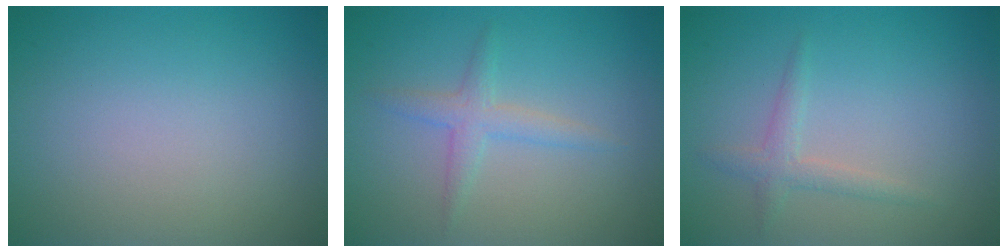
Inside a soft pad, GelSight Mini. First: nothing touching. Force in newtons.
{"total": 2.0, "press": 2.0, "slide": 0.1}
{"total": 1.6, "press": 1.6, "slide": 0.0}